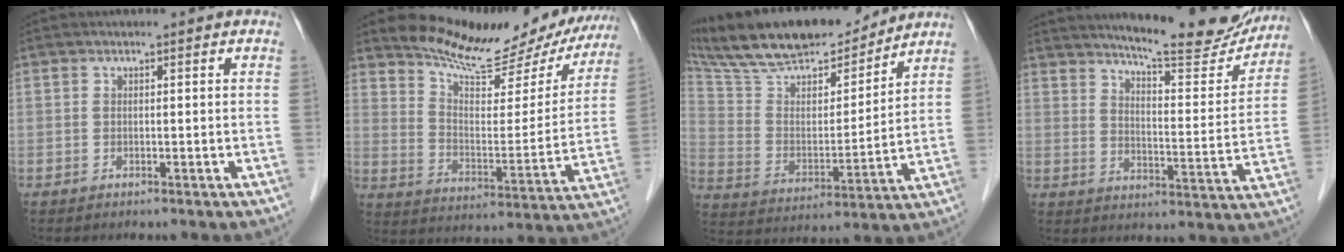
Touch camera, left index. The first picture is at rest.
{"total": 19.5, "force": [17.7, 5.3, 6.4], "torque": [-0.089, -0.031, 0.237]}
{"total": 21.1, "force": [18.0, 4.9, 10.0], "torque": [-0.178, 0.017, 0.312]}
{"total": 17.1, "force": [15.7, 1.8, 6.5], "torque": [-0.092, -0.052, 0.203]}